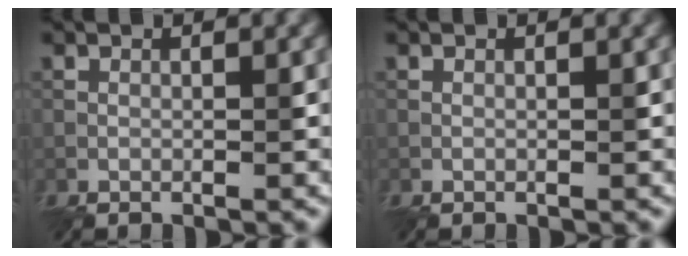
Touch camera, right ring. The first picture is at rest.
{"total": 0.0}